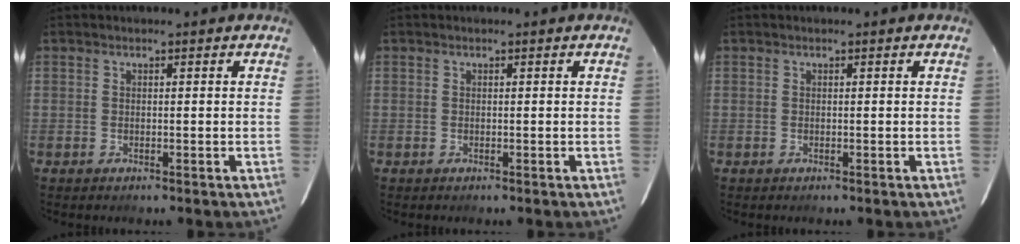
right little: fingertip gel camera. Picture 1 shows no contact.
{"total": 0.0}
{"total": 0.0}